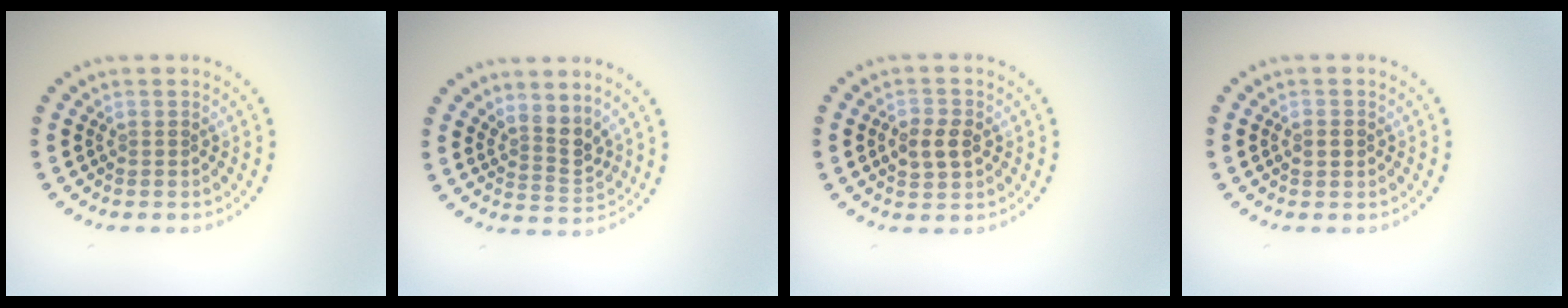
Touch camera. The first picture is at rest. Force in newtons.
{"total": 2.7, "press": 2.0, "slide": 1.7}
{"total": 2.7, "press": 2.7, "slide": 0.1}
{"total": 1.4, "press": 1.4, "slide": 0.0}